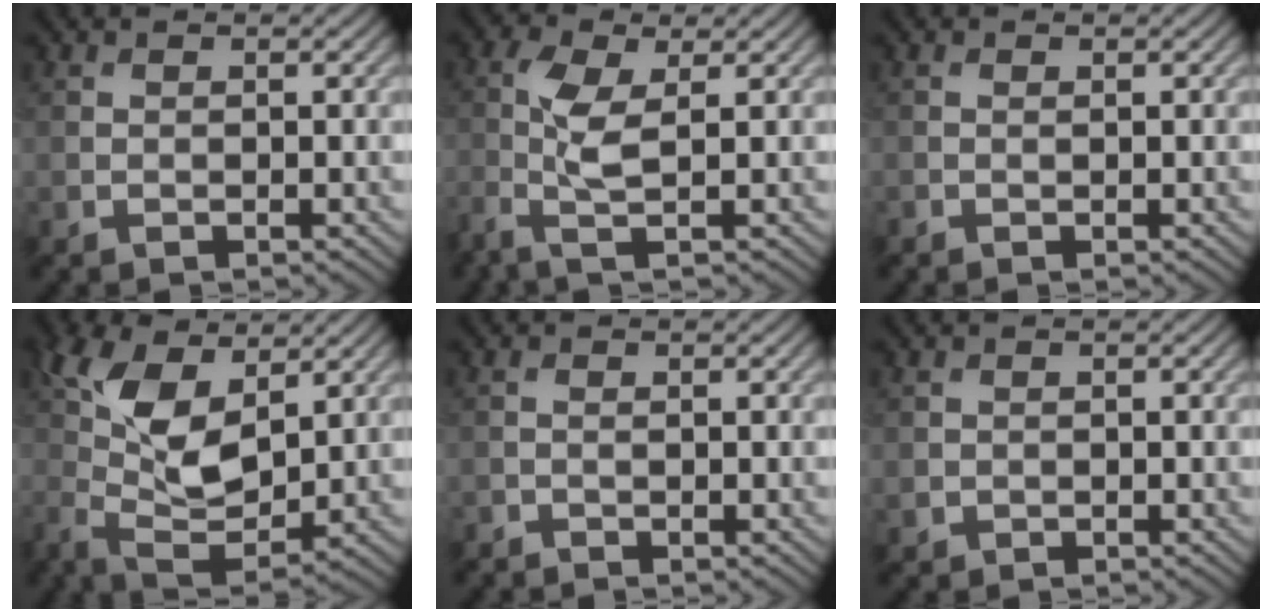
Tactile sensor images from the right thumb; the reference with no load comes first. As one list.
[{"total": 4.3, "force": [-0.5, 1.0, 4.1], "torque": [-0.105, 0.001, -0.018]}, {"total": 0.0}, {"total": 9.7, "force": [3.0, 4.8, 7.8], "torque": [-0.184, 0.005, 0.052]}, {"total": 0.6, "force": [-0.5, 0.3, 0.3], "torque": [-0.007, 0.000, -0.010]}, {"total": 1.0, "force": [-0.1, 0.9, 0.1], "torque": [-0.003, -0.008, -0.003]}]